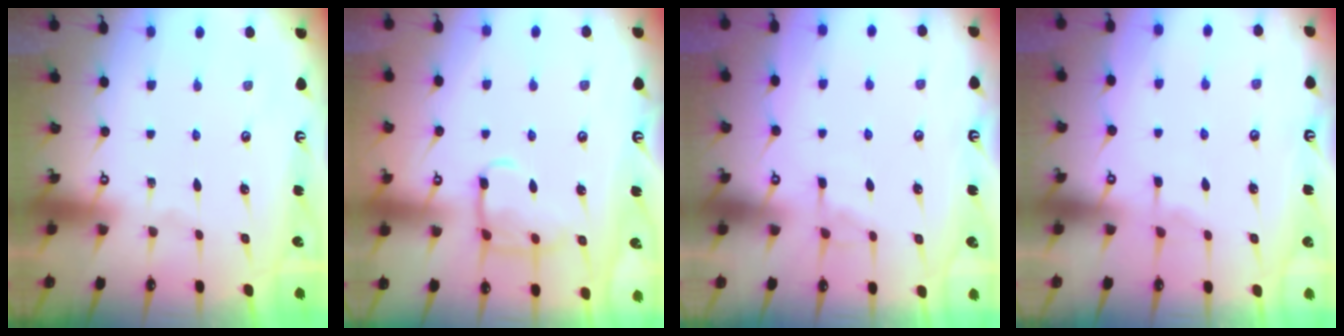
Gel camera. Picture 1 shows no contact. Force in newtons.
{"total": 12.2, "press": 12.2, "slide": 0.9}
{"total": 5.1, "press": 5.0, "slide": 0.6}
{"total": 3.2, "press": 3.1, "slide": 0.4}